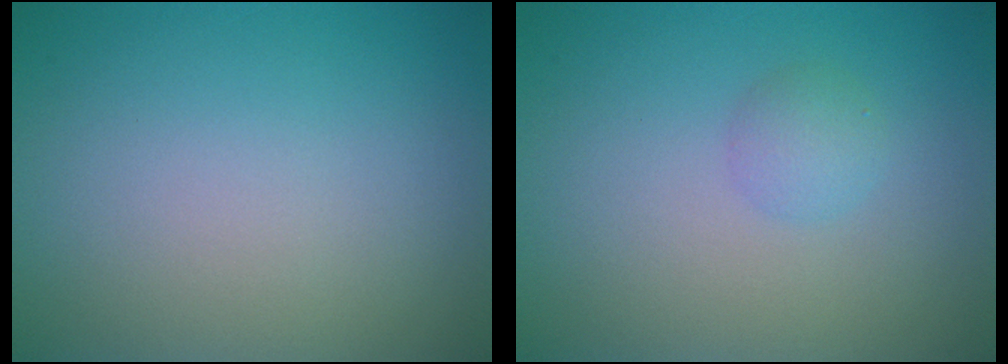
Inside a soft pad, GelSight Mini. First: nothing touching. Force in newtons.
{"total": 1.4, "press": 1.4, "slide": 0.1}